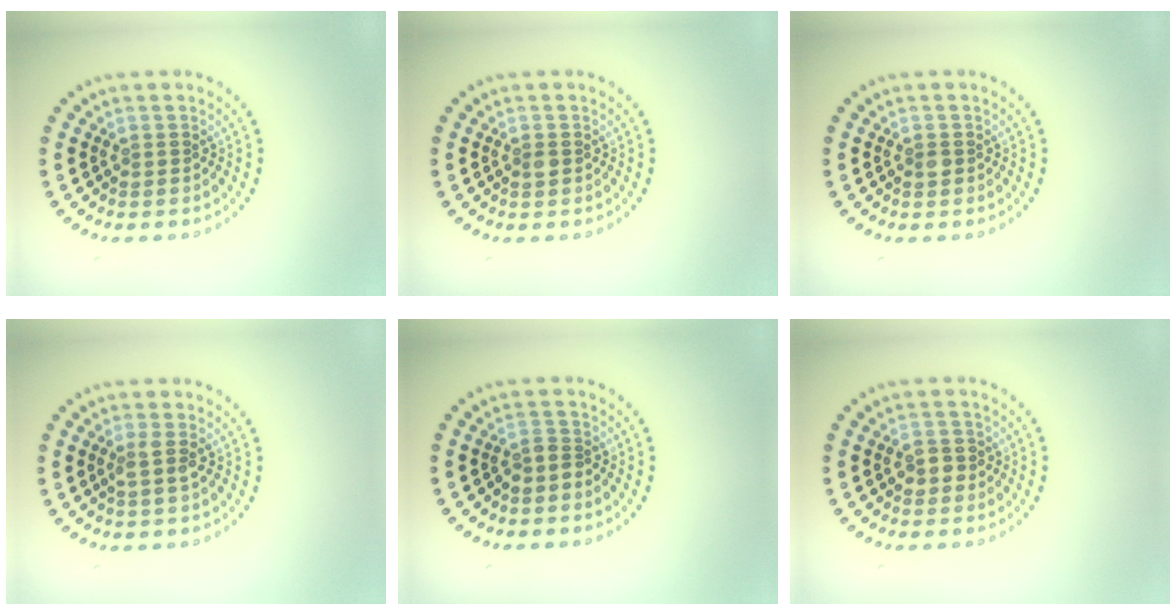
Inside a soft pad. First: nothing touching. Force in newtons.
{"total": 0.6, "press": 0.6, "slide": 0.1}
{"total": 0.8, "press": 0.8, "slide": 0.1}
{"total": 1.4, "press": 1.1, "slide": 0.9}
{"total": 1.5, "press": 1.1, "slide": 0.9}
{"total": 1.6, "press": 1.6, "slide": 0.2}